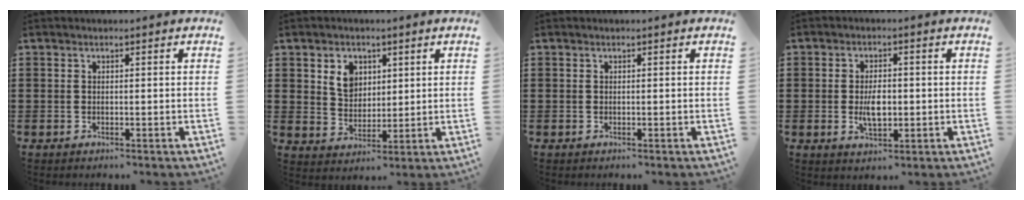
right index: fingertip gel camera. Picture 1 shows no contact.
{"total": 5.0, "force": [2.0, 4.0, 2.2], "torque": [-0.051, 0.012, 0.035]}
{"total": 0.0}
{"total": 4.5, "force": [-0.5, 2.2, 3.8], "torque": [-0.070, -0.003, -0.012]}